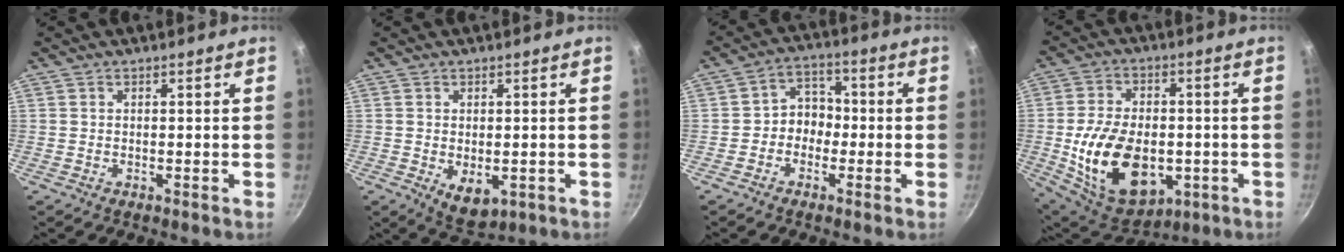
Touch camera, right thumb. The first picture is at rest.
{"total": 5.6, "force": [-1.1, 3.5, 4.3], "torque": [-0.056, -0.013, -0.005]}
{"total": 5.8, "force": [-1.3, 4.9, 2.9], "torque": [-0.003, 0.029, -0.034]}
{"total": 20.0, "force": [-3.6, 12.9, 14.9], "torque": [-0.244, 0.005, -0.041]}